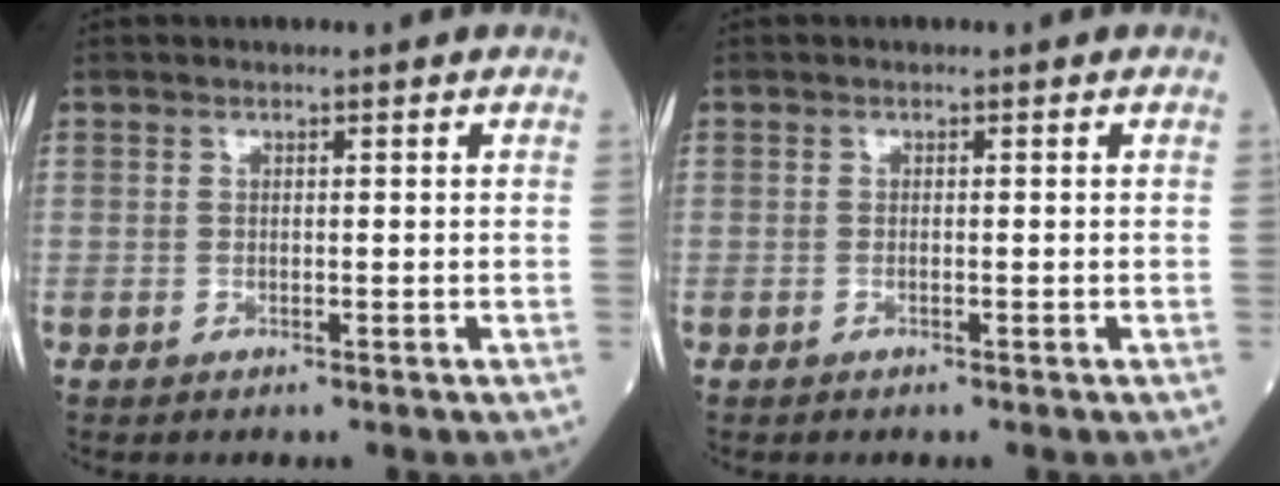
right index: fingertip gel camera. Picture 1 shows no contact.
{"total": 0.0}